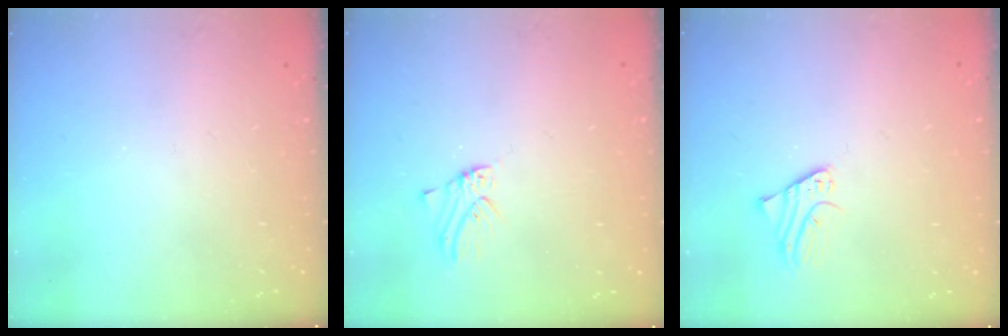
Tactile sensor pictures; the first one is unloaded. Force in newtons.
{"total": 0.9, "press": 0.9, "slide": 0.1}
{"total": 2.0, "press": 2.0, "slide": 0.2}